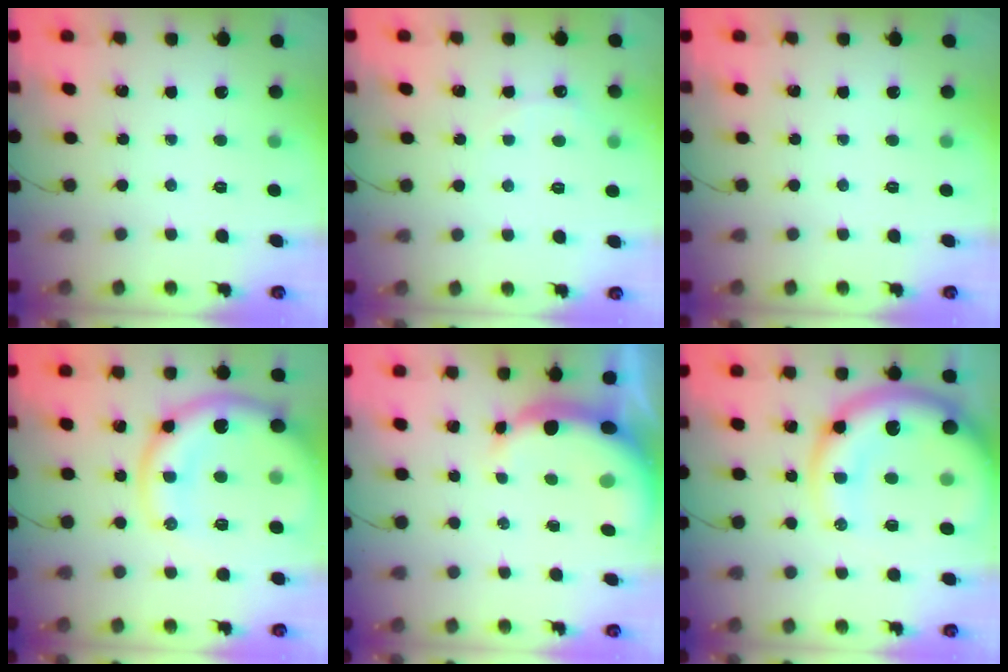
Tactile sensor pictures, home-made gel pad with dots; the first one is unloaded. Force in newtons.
{"total": 4.9, "press": 4.8, "slide": 0.9}
{"total": 0.0}
{"total": 15.8, "press": 15.6, "slide": 2.6}
{"total": 7.7, "press": 7.5, "slide": 1.7}
{"total": 19.3, "press": 18.8, "slide": 4.4}